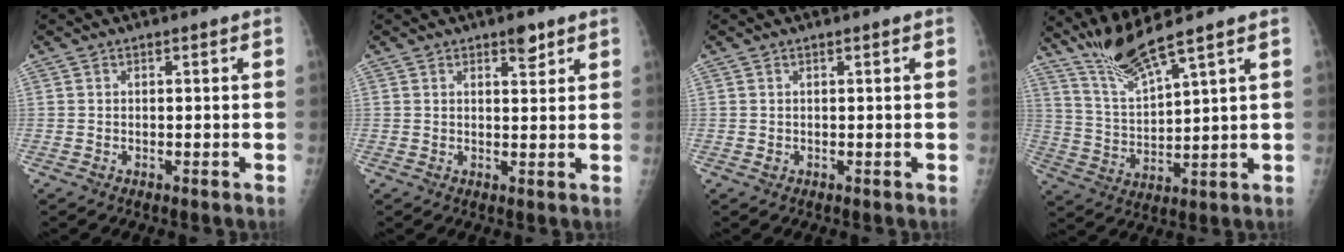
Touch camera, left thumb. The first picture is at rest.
{"total": 2.8, "force": [1.9, 1.1, 1.7], "torque": [-0.009, -0.012, 0.030]}
{"total": 0.7, "force": [0.3, 0.3, 0.5], "torque": [0.002, 0.002, 0.007]}
{"total": 8.3, "force": [7.0, -0.5, 4.4], "torque": [-0.090, -0.044, 0.154]}